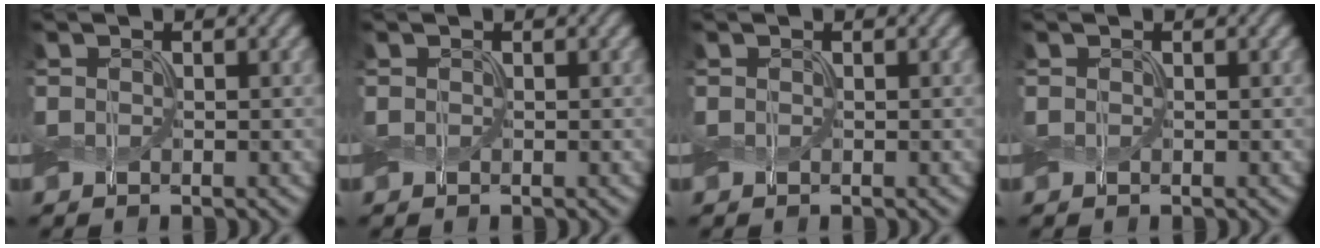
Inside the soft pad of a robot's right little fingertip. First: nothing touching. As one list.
[{"total": 0.0}, {"total": 0.0}, {"total": 0.0}]